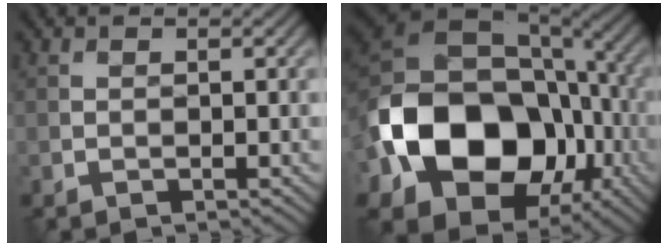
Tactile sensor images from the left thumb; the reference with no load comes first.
{"total": 19.8, "force": [-4.8, 14.3, 12.9], "torque": [-0.280, -0.029, -0.077]}